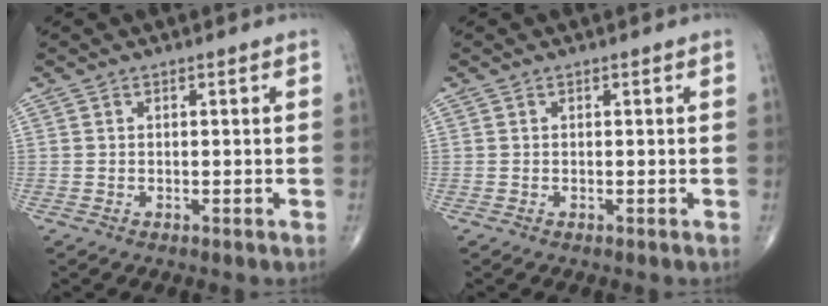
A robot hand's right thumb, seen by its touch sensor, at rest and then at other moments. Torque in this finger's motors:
{"motor_torque": [0.00, 0.00, -0.01, 0.01, 0.00]}